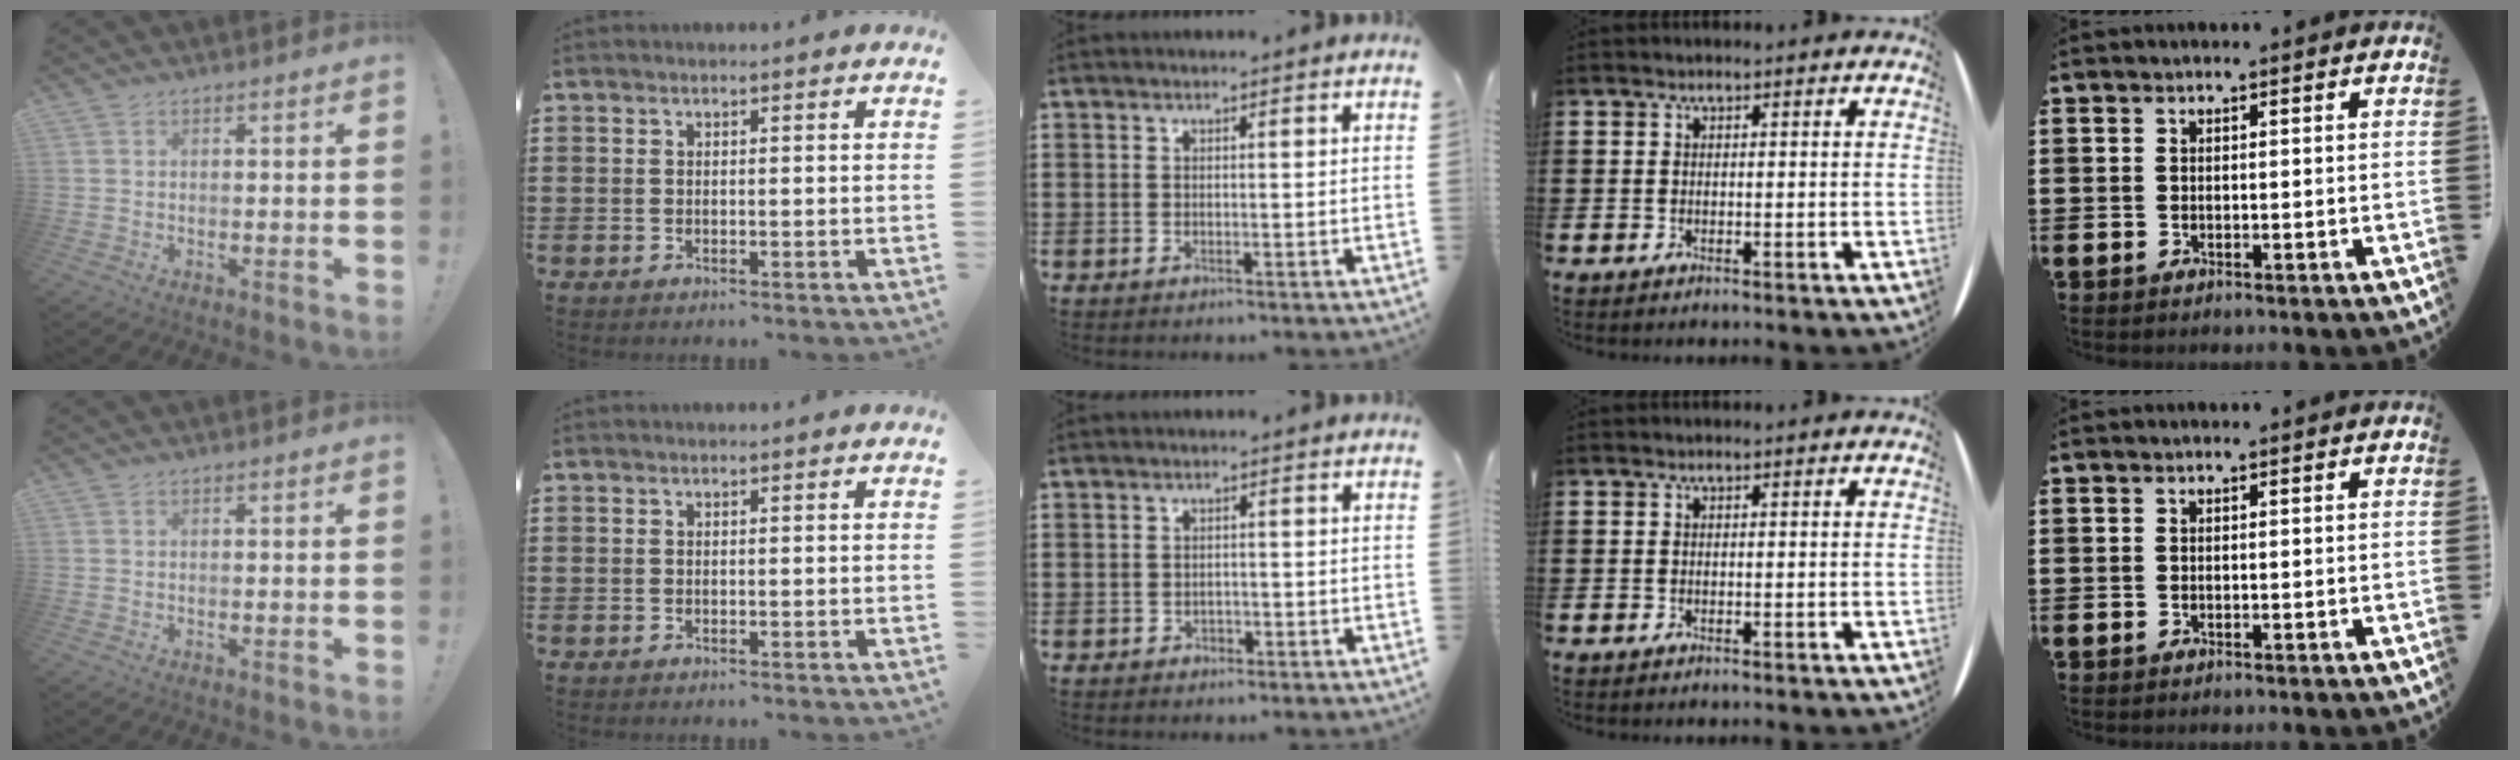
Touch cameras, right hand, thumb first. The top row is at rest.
{"middle": {"total": 0.9, "force": [-0.7, 0.6, 0.2], "torque": [-0.008, 0.001, -0.015]}}